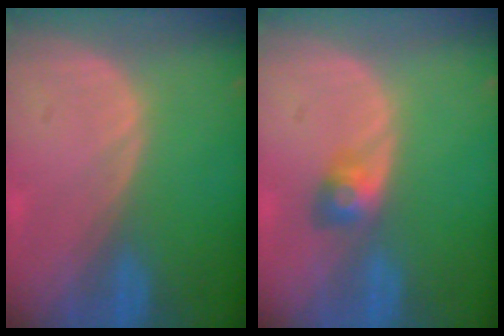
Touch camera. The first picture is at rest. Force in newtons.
{"total": 3.0, "press": 2.7, "slide": 1.4}